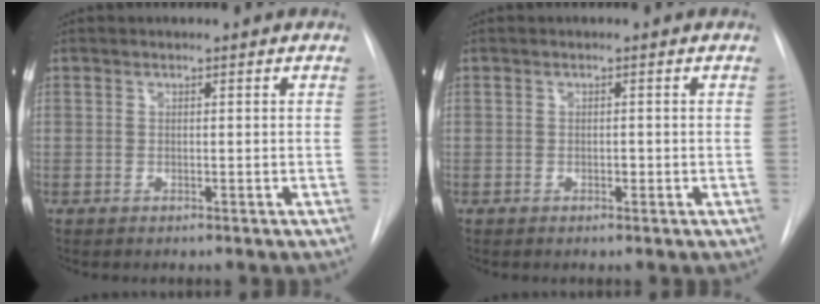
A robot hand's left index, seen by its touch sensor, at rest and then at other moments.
{"total": 0.6, "force": [-0.2, 0.4, 0.4], "torque": [-0.006, 0.001, -0.004]}